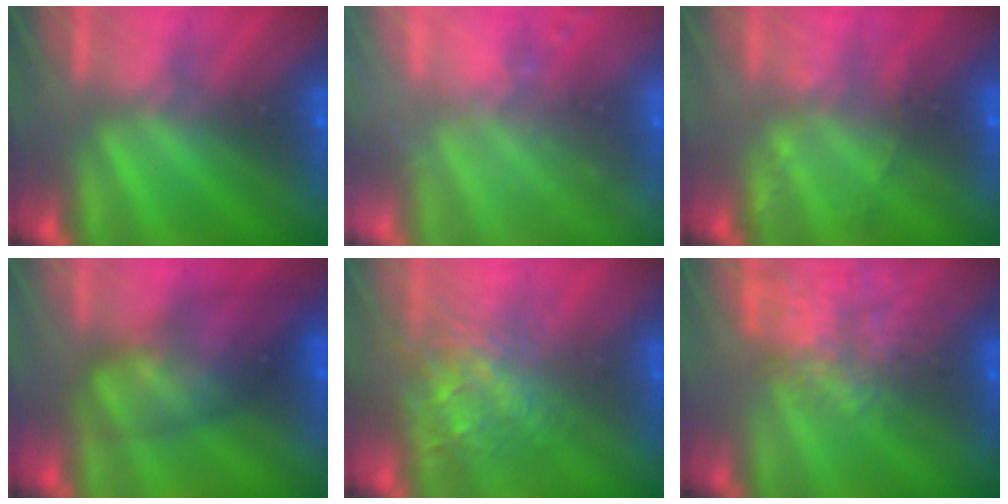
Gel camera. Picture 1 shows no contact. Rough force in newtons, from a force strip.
{"total": 2.4}
{"total": 2.2}
{"total": 7.2}
{"total": 3.5}
{"total": 6.3}